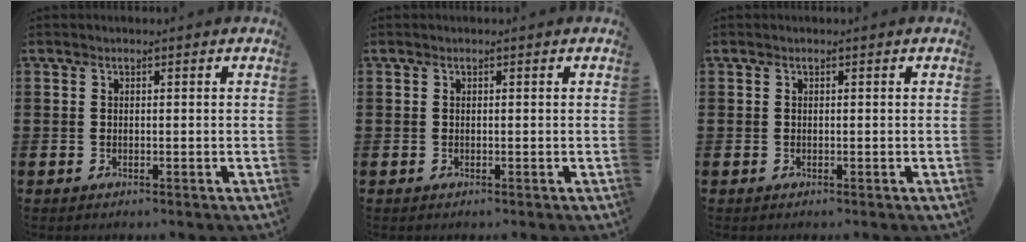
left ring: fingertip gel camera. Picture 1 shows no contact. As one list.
[{"total": 0.0}, {"total": 0.0}]